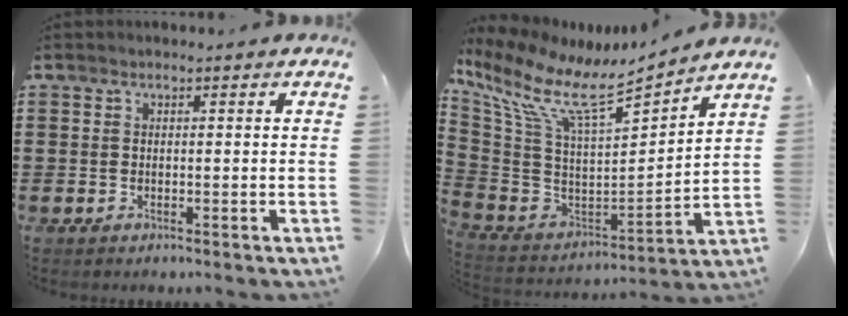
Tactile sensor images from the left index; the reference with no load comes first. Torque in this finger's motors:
{"motor_torque": [2.14, 0.00, 0.58, 0.21]}